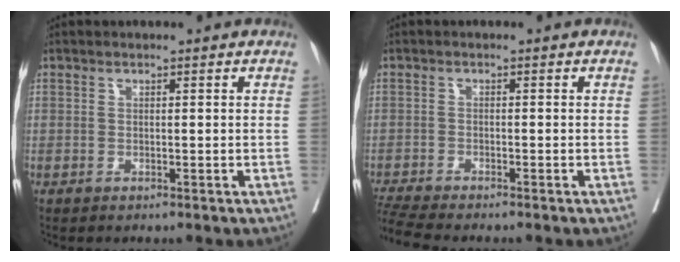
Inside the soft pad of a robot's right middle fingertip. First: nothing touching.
{"total": 4.8, "force": [-4.5, -0.7, 1.5], "torque": [-0.032, -0.018, -0.082]}